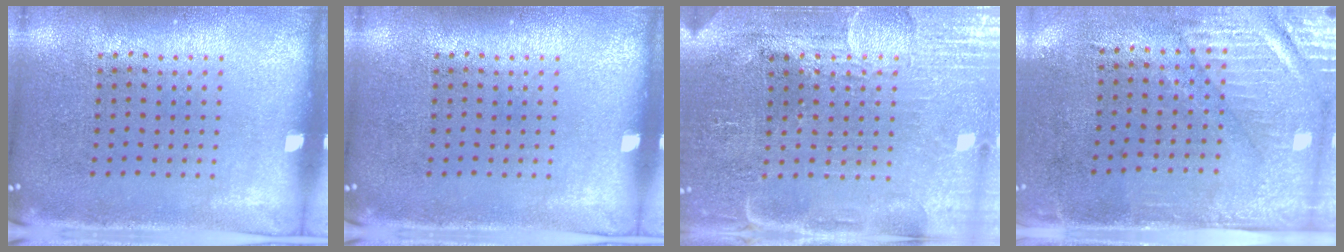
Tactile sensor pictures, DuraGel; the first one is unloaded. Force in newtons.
{"total": 0.0}
{"total": 4.0, "press": 3.7, "slide": 1.5}
{"total": 2.8, "press": 2.4, "slide": 1.4}